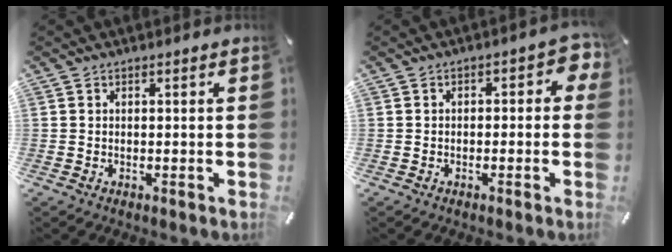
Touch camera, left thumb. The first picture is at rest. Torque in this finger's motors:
{"motor_torque": [0.11, -0.03, 0.15, 0.17, 0.01]}